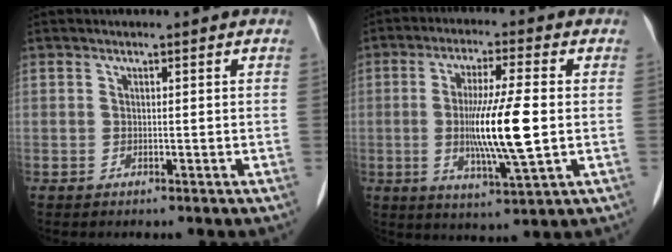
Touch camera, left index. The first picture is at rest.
{"total": 11.4, "force": [-0.6, 0.8, 11.3], "torque": [-0.216, -0.015, -0.013]}